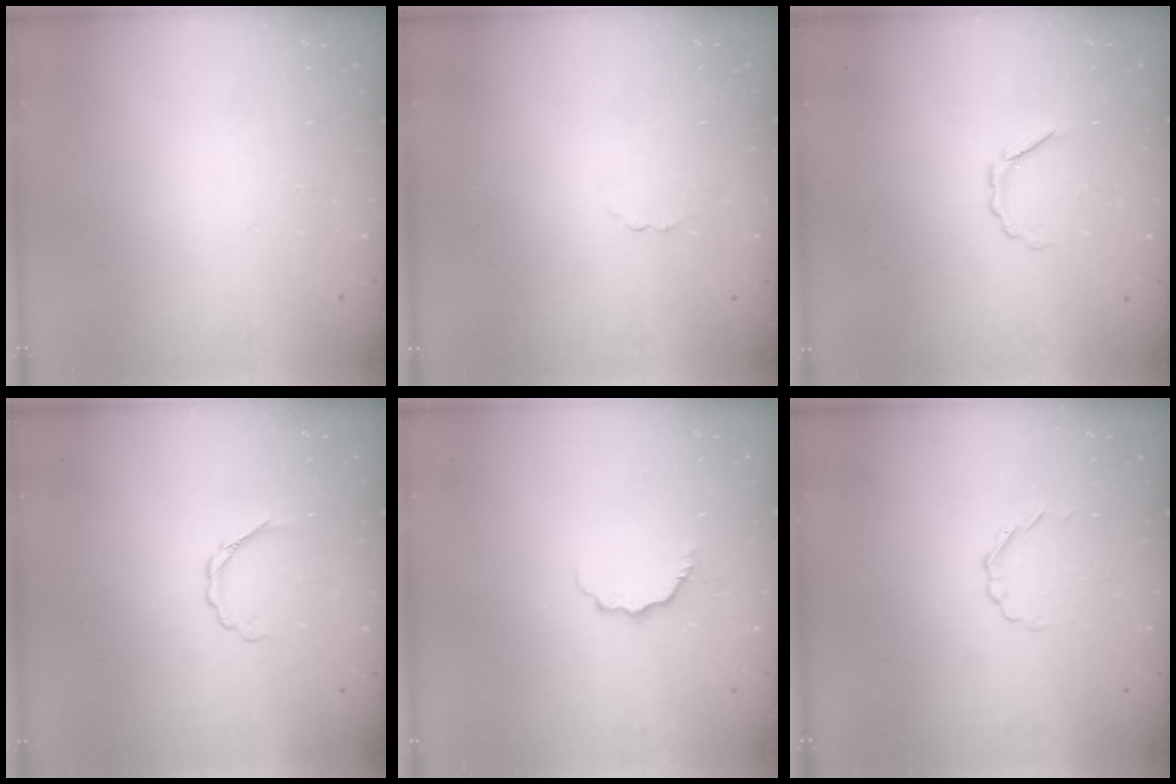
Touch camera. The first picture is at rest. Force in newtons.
{"total": 1.4, "press": 1.3, "slide": 0.4}
{"total": 3.2, "press": 3.1, "slide": 0.7}
{"total": 3.0, "press": 2.8, "slide": 0.9}
{"total": 4.8, "press": 4.7, "slide": 0.8}
{"total": 1.8, "press": 1.7, "slide": 0.7}